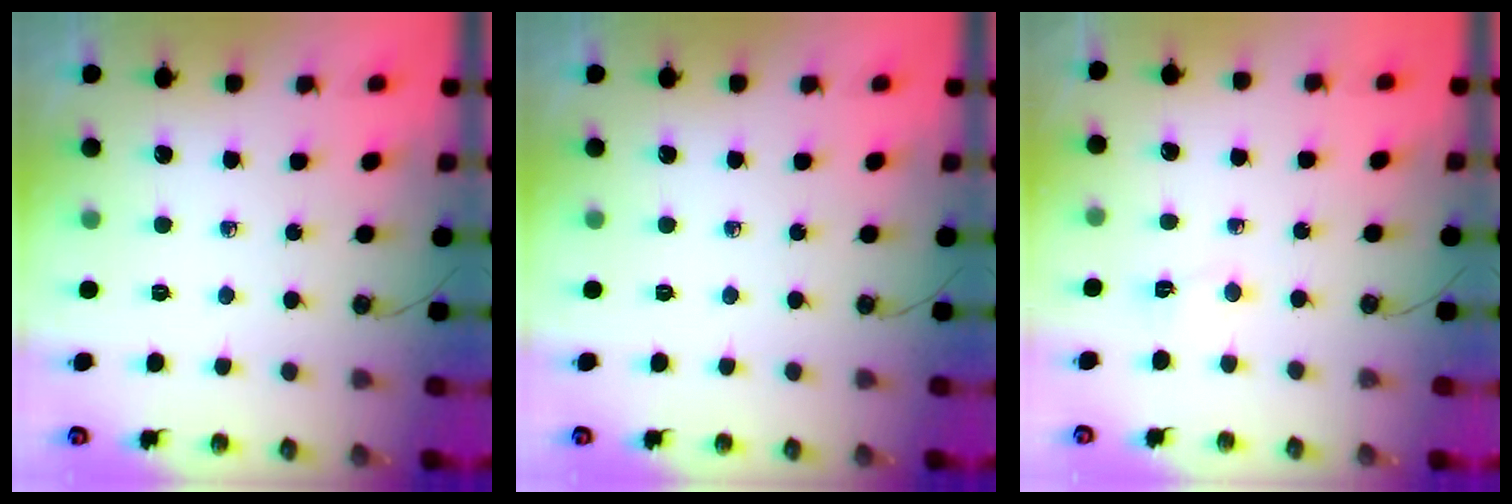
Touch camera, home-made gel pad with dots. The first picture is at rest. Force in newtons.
{"total": 0.0}
{"total": 2.5, "press": 2.5, "slide": 0.5}